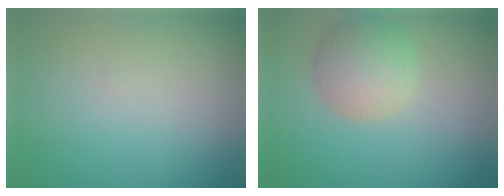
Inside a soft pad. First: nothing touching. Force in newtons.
{"total": 4.7, "press": 4.7, "slide": 0.1}